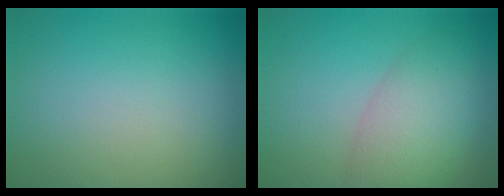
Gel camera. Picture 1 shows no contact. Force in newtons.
{"total": 5.1, "press": 5.1, "slide": 0.1}